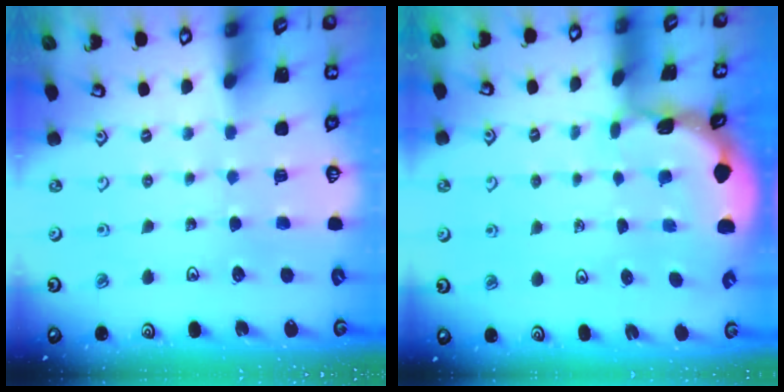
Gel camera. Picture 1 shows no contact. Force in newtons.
{"total": 1.4, "press": 1.4, "slide": 0.1}